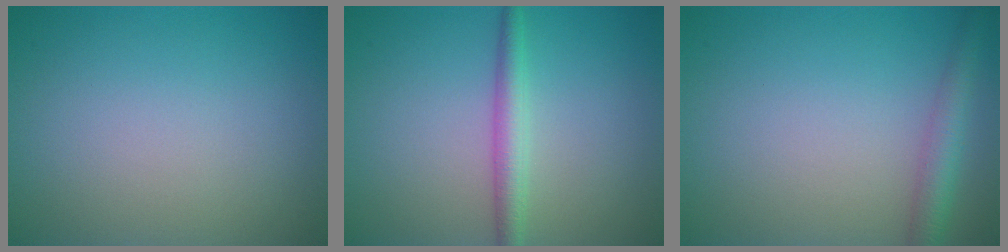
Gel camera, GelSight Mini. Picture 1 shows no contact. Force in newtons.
{"total": 2.5, "press": 2.5, "slide": 0.0}
{"total": 2.9, "press": 2.9, "slide": 0.1}